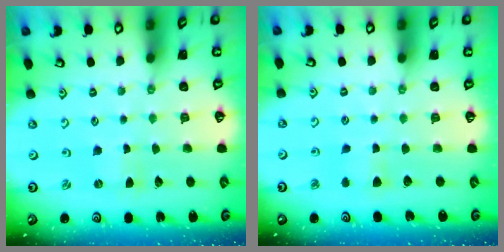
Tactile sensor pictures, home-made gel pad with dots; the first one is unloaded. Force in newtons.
{"total": 3.8, "press": 3.7, "slide": 0.6}